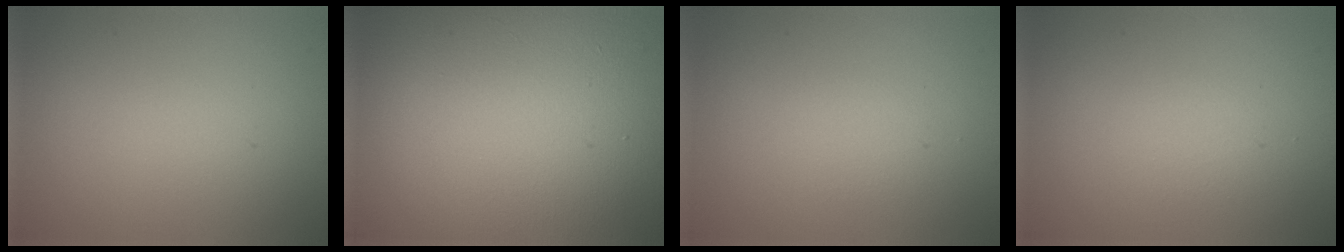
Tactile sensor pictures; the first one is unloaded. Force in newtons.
{"total": 27.3, "press": 27.3, "slide": 1.3}
{"total": 1.0, "press": 1.0, "slide": 0.0}
{"total": 1.1, "press": 1.1, "slide": 0.1}